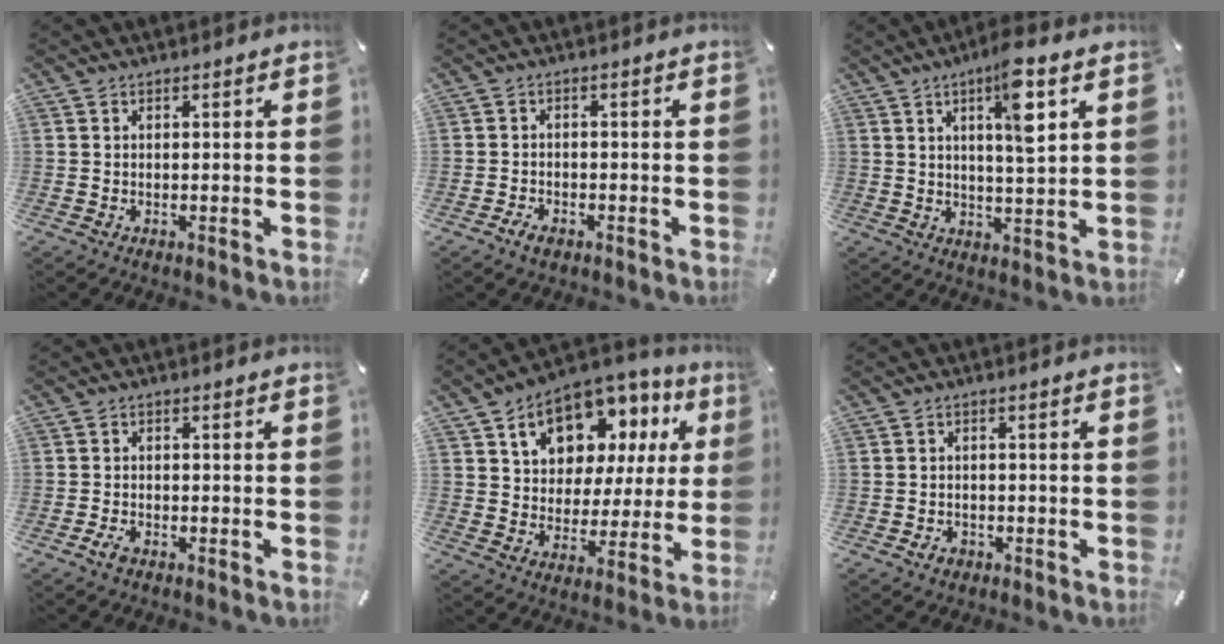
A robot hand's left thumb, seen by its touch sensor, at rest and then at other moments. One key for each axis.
{"total": 2.6, "fx": -1.7, "fy": 1.5, "fz": 1.3, "tx": -0.030, "ty": 0.005, "tz": -0.035}
{"total": 9.8, "fx": 4.3, "fy": 1.8, "fz": 8.6, "tx": -0.135, "ty": -0.018, "tz": 0.064}
{"total": 2.2, "fx": -1.4, "fy": 1.1, "fz": 1.3, "tx": -0.031, "ty": 0.002, "tz": -0.028}
{"total": 12.8, "fx": 7.1, "fy": 9.2, "fz": 5.2, "tx": -0.092, "ty": -0.046, "tz": 0.129}
{"total": 2.4, "fx": -1.4, "fy": 1.7, "fz": 1.0, "tx": -0.019, "ty": 0.007, "tz": -0.028}